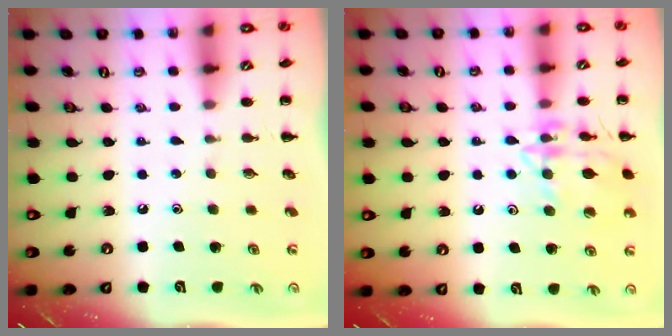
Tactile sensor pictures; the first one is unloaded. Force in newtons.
{"total": 14.8, "press": 14.8, "slide": 0.9}